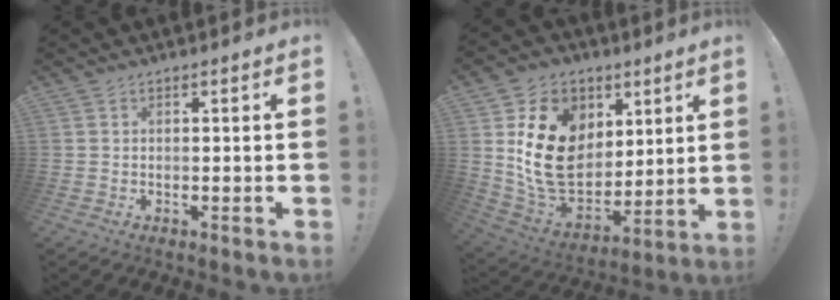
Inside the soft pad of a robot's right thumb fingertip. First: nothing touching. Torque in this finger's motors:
{"motor_torque": [1.91, 3.10, 0.34, 0.21, 0.18]}